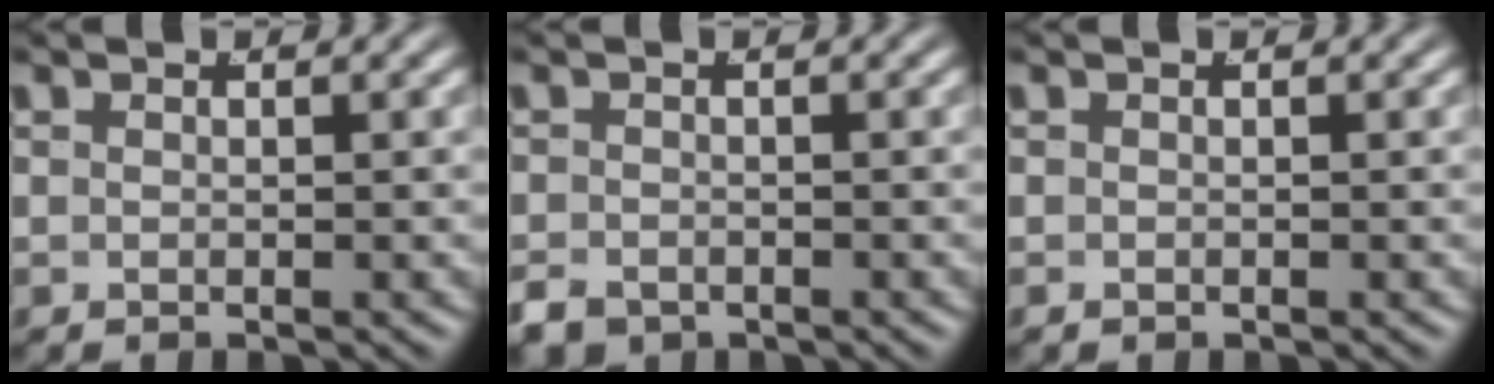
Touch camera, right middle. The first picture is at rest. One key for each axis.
{"total": 2.5, "fx": -2.1, "fy": 1.3, "fz": 0.5, "tx": -0.009, "ty": -0.018, "tz": -0.029}
{"total": 1.3, "fx": -0.6, "fy": -1.1, "fz": -0.3, "tx": 0.015, "ty": -0.020, "tz": 0.003}